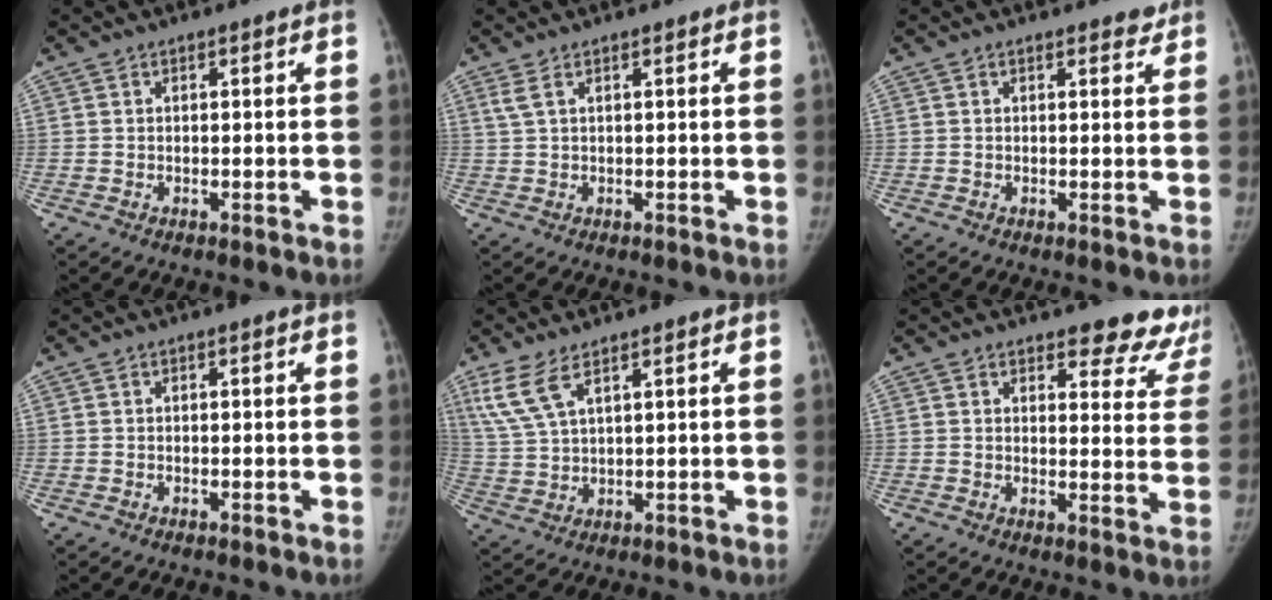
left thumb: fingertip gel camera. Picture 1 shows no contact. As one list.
[{"total": 2.0, "force": [1.2, 0.5, 1.5], "torque": [-0.042, 0.005, 0.033]}, {"total": 2.2, "force": [1.8, 1.0, 0.8], "torque": [0.007, -0.007, 0.019]}, {"total": 0.0}, {"total": 6.9, "force": [4.4, 2.2, 4.8], "torque": [-0.113, -0.011, 0.100]}, {"total": 11.0, "force": [10.2, 3.7, 2.1], "torque": [0.028, -0.078, 0.093]}]